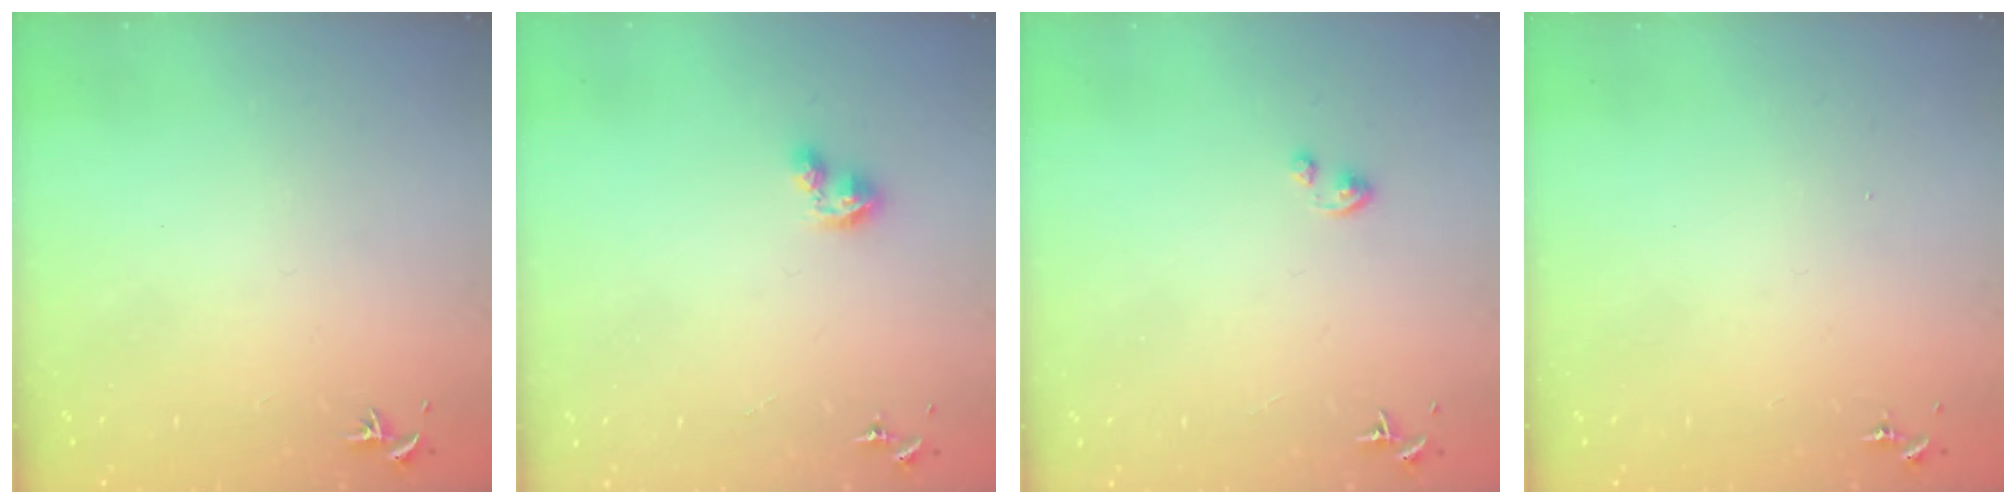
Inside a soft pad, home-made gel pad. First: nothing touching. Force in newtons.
{"total": 2.6, "press": 2.6, "slide": 0.3}
{"total": 1.9, "press": 1.9, "slide": 0.2}
{"total": 0.0}